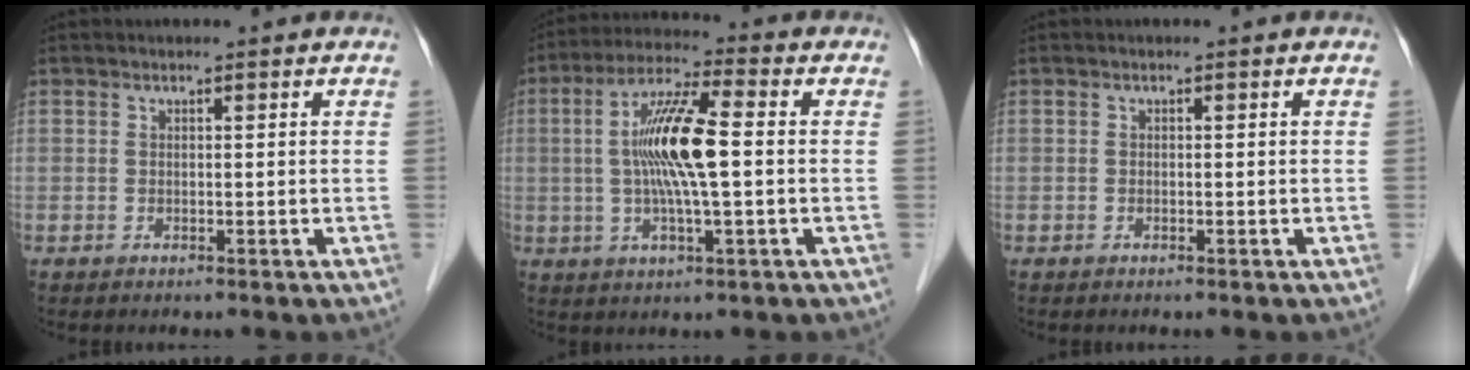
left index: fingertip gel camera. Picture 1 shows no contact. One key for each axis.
{"total": 11.2, "fx": 0.2, "fy": 1.2, "fz": 11.2, "tx": -0.222, "ty": 0.007, "tz": -0.002}
{"total": 0.0}